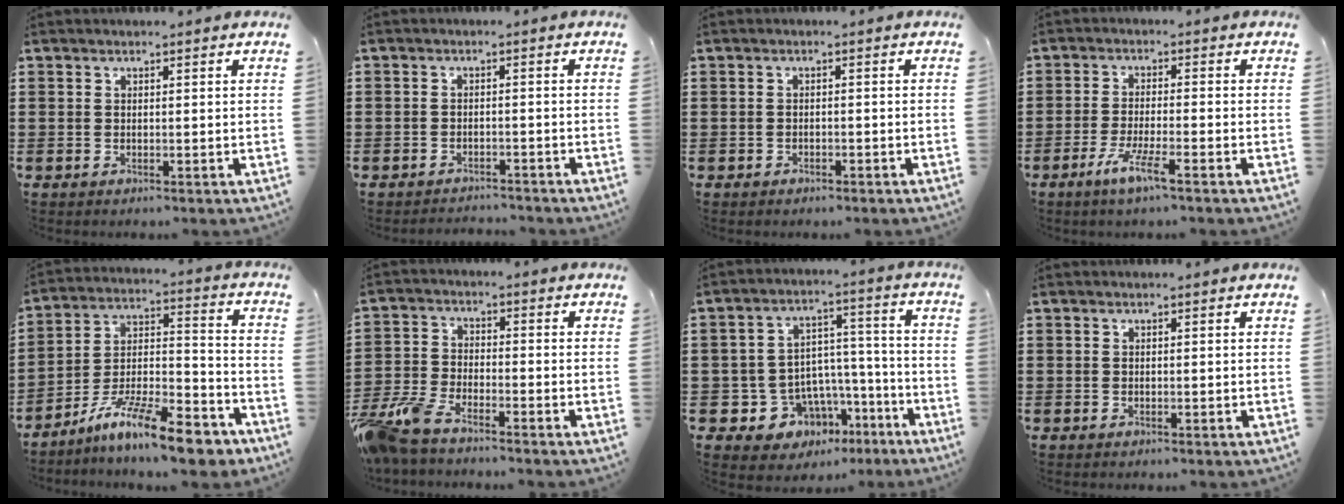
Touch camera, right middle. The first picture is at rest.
{"total": 2.2, "force": [-2.2, 0.4, -0.3], "torque": [-0.002, 0.001, -0.050]}
{"total": 0.8, "force": [-0.7, 0.4, 0.1], "torque": [-0.004, 0.000, -0.016]}
{"total": 4.9, "force": [-3.0, 0.2, 3.9], "torque": [-0.084, -0.011, -0.057]}
{"total": 13.7, "force": [-10.7, 2.2, 8.4], "torque": [-0.142, 0.035, -0.193]}
{"total": 6.6, "force": [-5.7, 1.3, 3.0], "torque": [-0.101, -0.013, -0.120]}
{"total": 8.2, "force": [-5.0, 6.4, 1.2], "torque": [-0.038, 0.021, -0.084]}
{"total": 0.0}